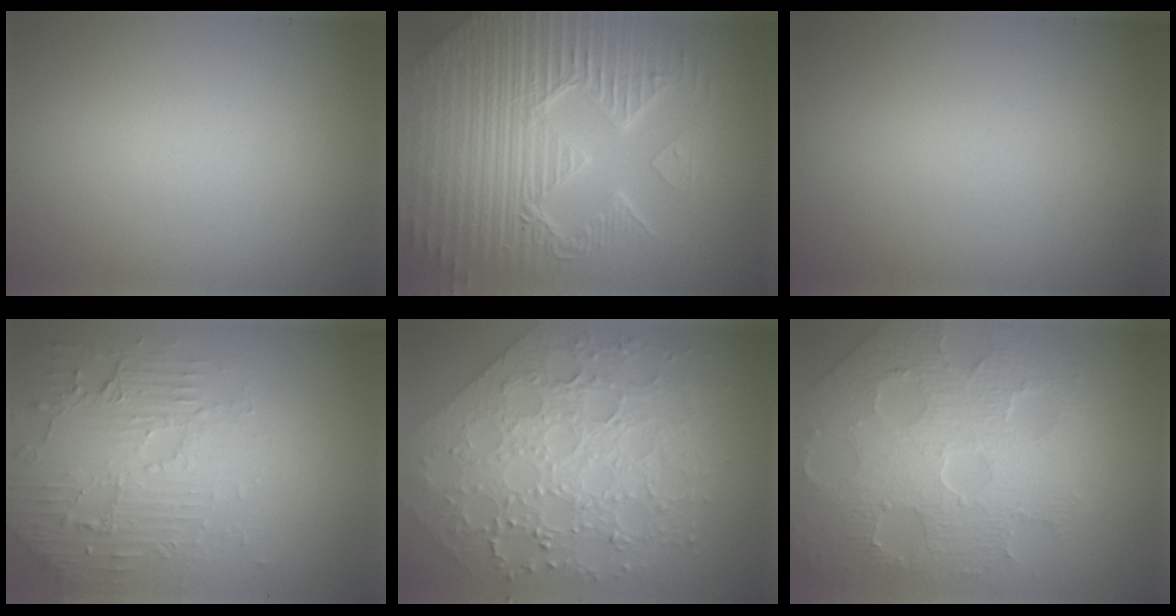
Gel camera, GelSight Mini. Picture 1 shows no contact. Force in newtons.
{"total": 11.0, "press": 7.1, "slide": 8.4}
{"total": 0.0}
{"total": 6.0, "press": 3.7, "slide": 4.7}
{"total": 8.4, "press": 6.2, "slide": 5.6}
{"total": 8.3, "press": 5.7, "slide": 6.0}